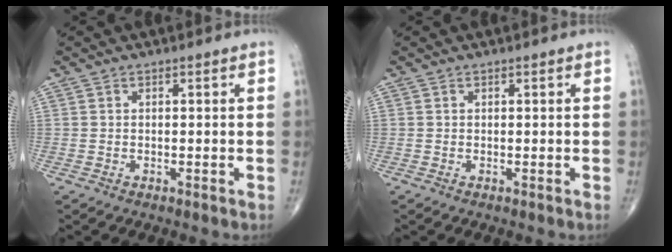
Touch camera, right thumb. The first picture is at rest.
{"total": 0.0}